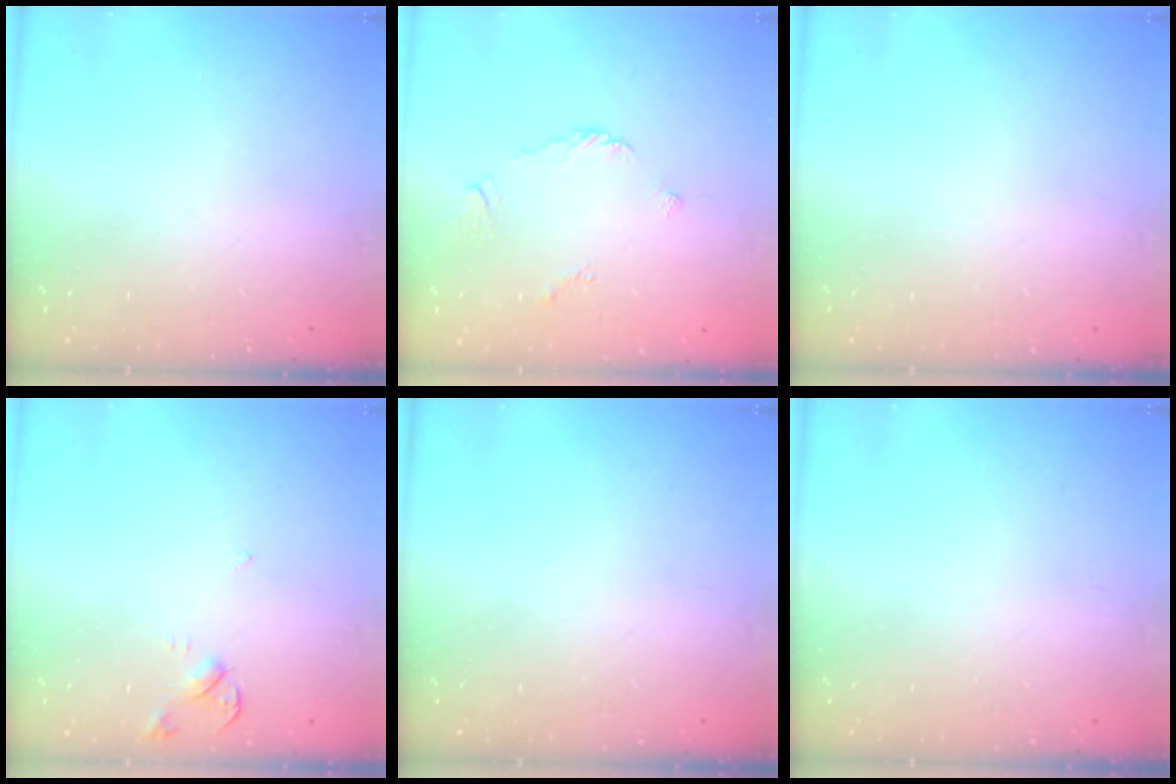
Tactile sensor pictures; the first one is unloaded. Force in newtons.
{"total": 2.3, "press": 2.3, "slide": 0.5}
{"total": 0.0}
{"total": 4.3, "press": 4.3, "slide": 0.8}
{"total": 0.0}
{"total": 0.0}